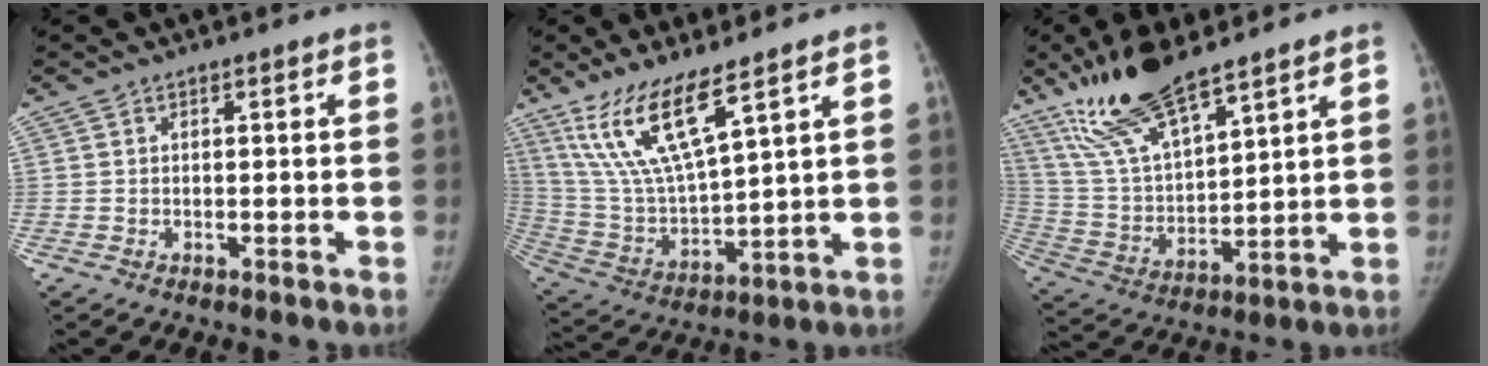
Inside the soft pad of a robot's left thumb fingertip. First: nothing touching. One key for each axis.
{"total": 14.6, "fx": 9.1, "fy": 3.2, "fz": 11.0, "tx": -0.221, "ty": -0.045, "tz": 0.197}
{"total": 16.1, "fx": 11.9, "fy": 4.3, "fz": 10.0, "tx": -0.178, "ty": -0.053, "tz": 0.240}